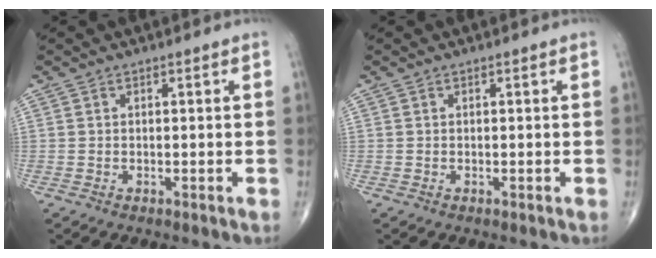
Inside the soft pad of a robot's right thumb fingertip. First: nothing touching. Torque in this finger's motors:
{"motor_torque": [-0.14, 0.14, -0.03, -0.03, 0.00]}